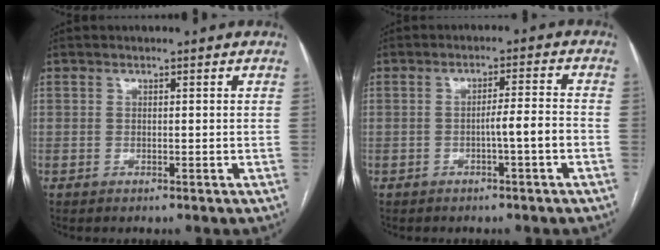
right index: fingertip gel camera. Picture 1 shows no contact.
{"total": 4.1, "force": [-1.5, -0.4, 3.8], "torque": [-0.055, 0.009, -0.024]}